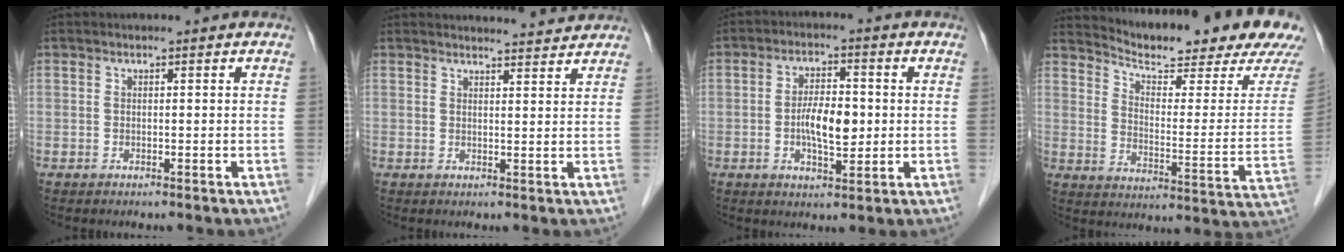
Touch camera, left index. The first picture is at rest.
{"total": 5.6, "force": [5.6, 0.2, 0.8], "torque": [-0.013, 0.002, 0.059]}
{"total": 6.4, "force": [-0.8, 2.5, 5.9], "torque": [-0.114, -0.002, -0.015]}
{"total": 21.7, "force": [20.1, 1.4, 8.1], "torque": [-0.124, -0.088, 0.255]}